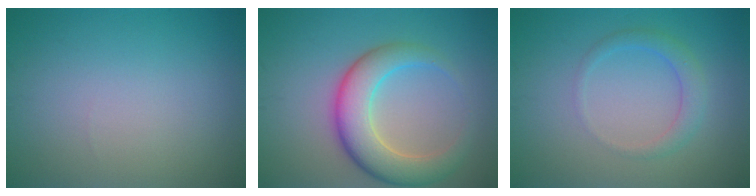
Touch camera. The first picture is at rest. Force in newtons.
{"total": 6.3, "press": 6.3, "slide": 0.2}
{"total": 2.2, "press": 2.2, "slide": 0.1}